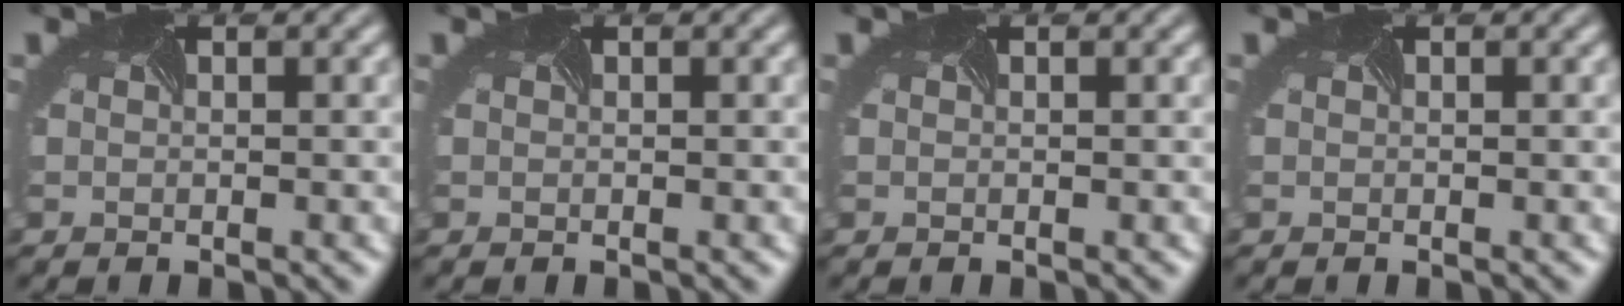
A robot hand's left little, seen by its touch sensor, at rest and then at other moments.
{"total": 0.0}
{"total": 0.0}
{"total": 0.0}